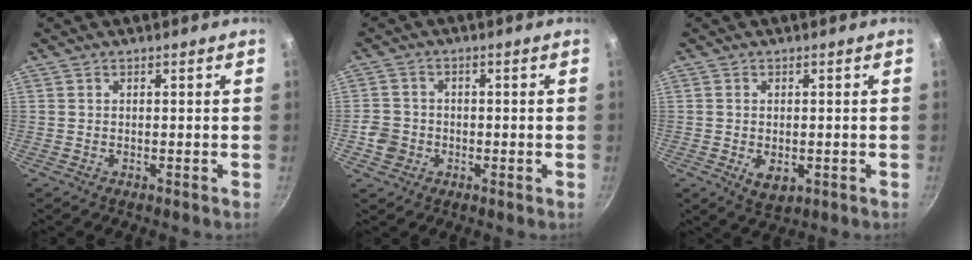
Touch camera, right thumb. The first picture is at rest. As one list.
[{"total": 4.6, "force": [-1.4, 4.1, 1.5], "torque": [-0.016, 0.019, -0.027]}, {"total": 4.4, "force": [-0.9, 2.7, 3.3], "torque": [-0.050, -0.012, -0.009]}]